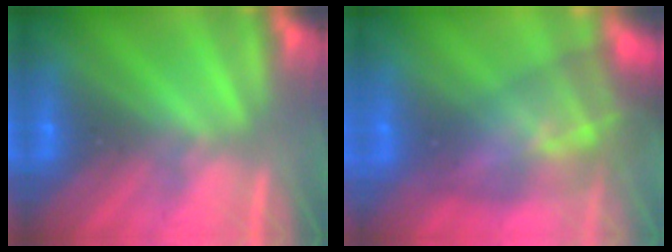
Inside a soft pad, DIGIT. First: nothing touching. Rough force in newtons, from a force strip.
{"total": 7.5}